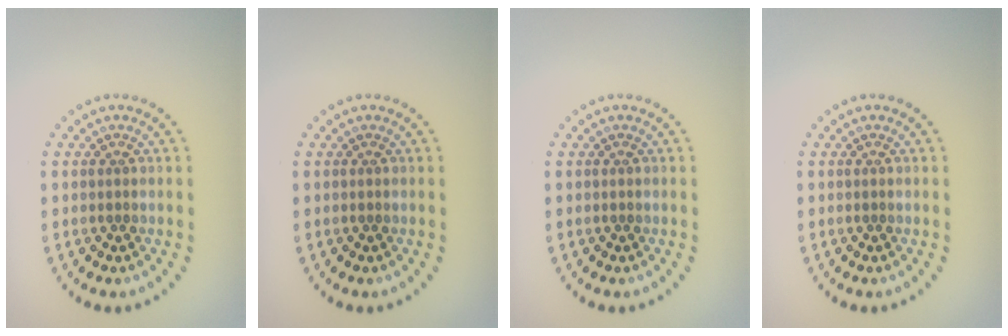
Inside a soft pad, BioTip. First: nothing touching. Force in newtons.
{"total": 0.0}
{"total": 0.0}
{"total": 0.0}